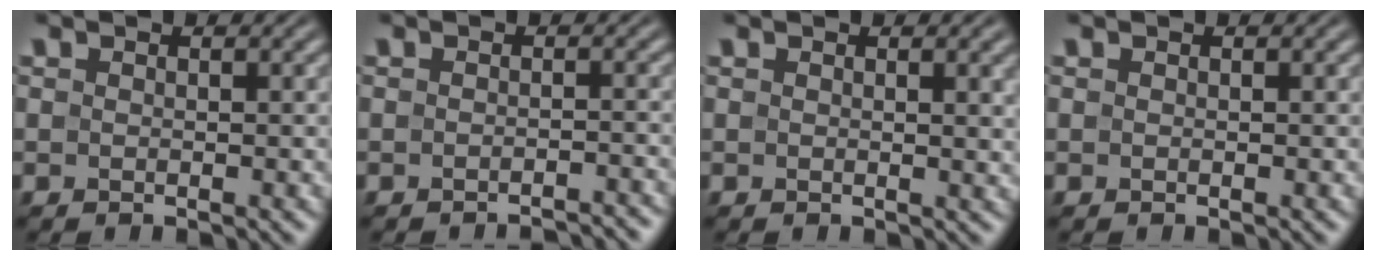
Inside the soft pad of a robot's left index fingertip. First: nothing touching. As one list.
[{"total": 2.4, "force": [-2.3, 0.3, 0.6], "torque": [0.002, 0.007, -0.028]}, {"total": 2.6, "force": [0.8, 0.8, 2.3], "torque": [-0.017, 0.003, 0.009]}, {"total": 0.0}]